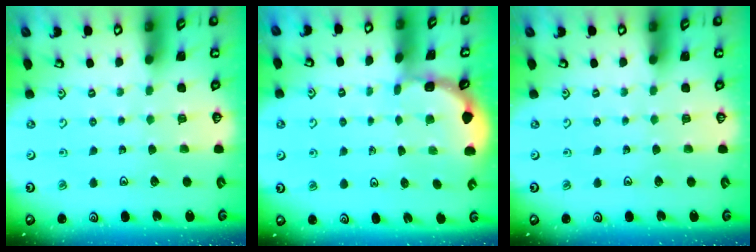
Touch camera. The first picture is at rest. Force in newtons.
{"total": 1.7, "press": 1.7, "slide": 0.1}
{"total": 0.0}